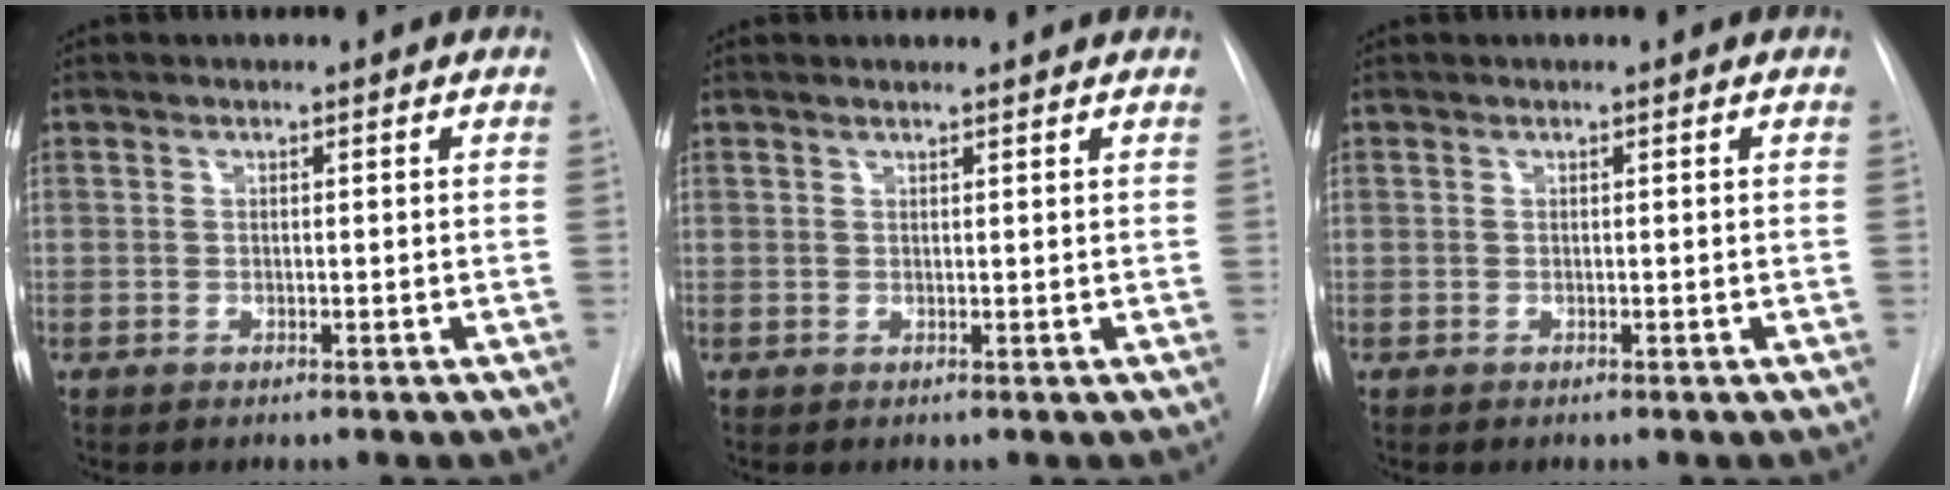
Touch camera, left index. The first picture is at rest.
{"total": 1.9, "force": [1.9, 0.1, 0.5], "torque": [-0.012, 0.014, 0.025]}
{"total": 0.0}